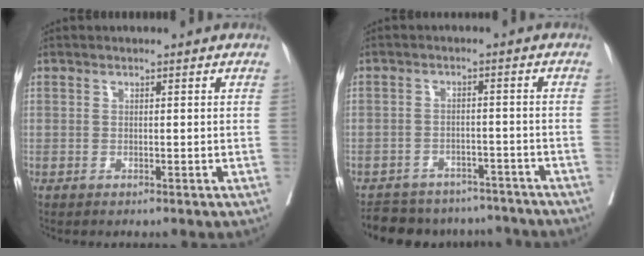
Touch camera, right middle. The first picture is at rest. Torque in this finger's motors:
{"motor_torque": [0.52, -0.67, 0.06, 0.02]}